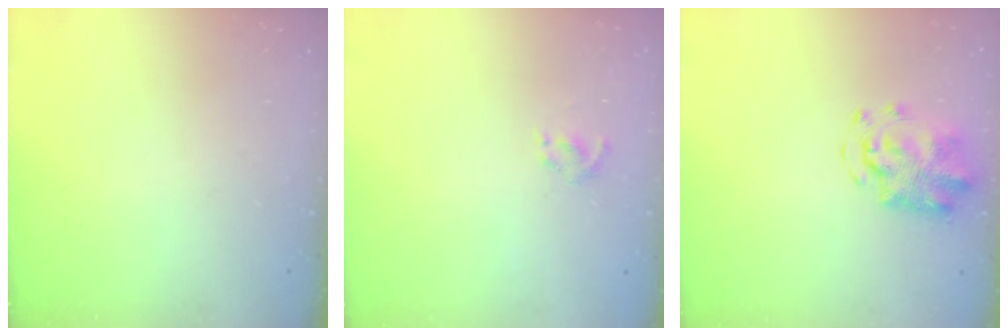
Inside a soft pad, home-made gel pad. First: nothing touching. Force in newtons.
{"total": 1.3, "press": 1.1, "slide": 0.7}
{"total": 4.3, "press": 4.2, "slide": 1.1}